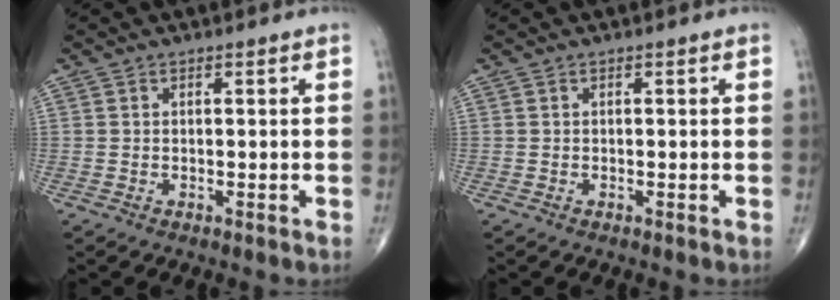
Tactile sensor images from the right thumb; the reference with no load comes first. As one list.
[{"total": 0.0}]